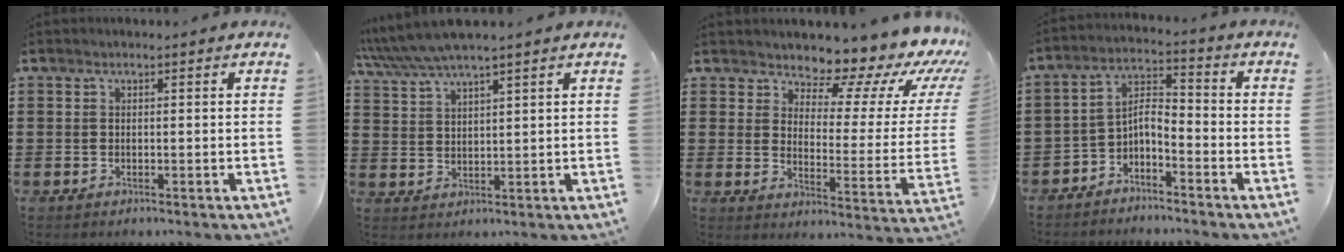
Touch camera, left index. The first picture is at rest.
{"total": 5.1, "force": [4.4, 0.2, 2.6], "torque": [-0.062, -0.012, 0.078]}
{"total": 7.5, "force": [6.5, 2.4, 2.9], "torque": [-0.049, -0.063, 0.104]}
{"total": 4.0, "force": [-3.3, 1.1, 2.0], "torque": [-0.057, -0.007, -0.075]}